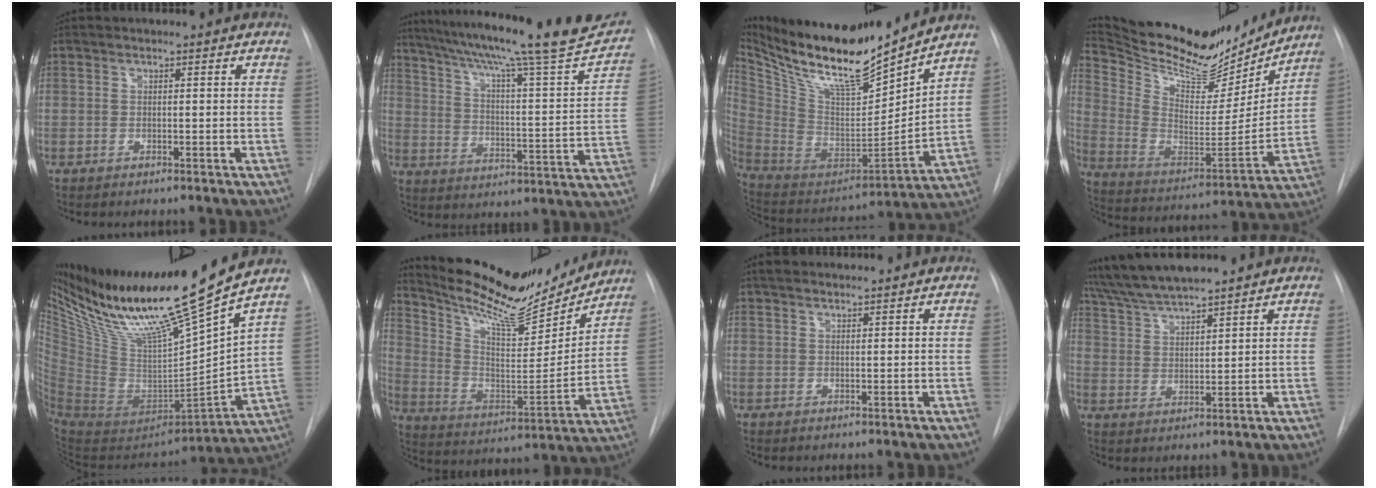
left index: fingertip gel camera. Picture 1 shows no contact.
{"total": 28.6, "force": [24.0, 2.3, 15.3], "torque": [-0.243, -0.045, 0.312]}
{"total": 21.2, "force": [18.3, 2.4, 10.5], "torque": [-0.201, -0.033, 0.324]}
{"total": 23.2, "force": [20.9, 6.7, 7.5], "torque": [-0.143, -0.035, 0.322]}
{"total": 27.0, "force": [20.7, 0.1, 17.4], "torque": [-0.289, -0.029, 0.365]}
{"total": 19.9, "force": [18.2, 4.3, 6.8], "torque": [-0.128, -0.029, 0.291]}
{"total": 2.0, "force": [1.7, 0.7, 0.8], "torque": [-0.010, 0.018, 0.027]}
{"total": 8.2, "force": [7.5, -0.1, 3.3], "torque": [-0.068, 0.021, 0.143]}